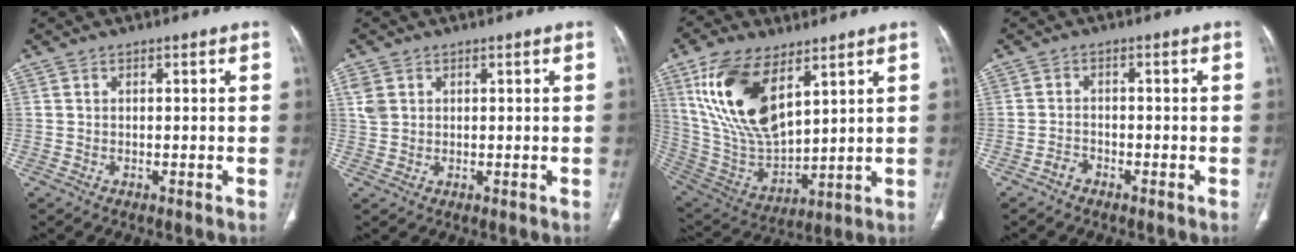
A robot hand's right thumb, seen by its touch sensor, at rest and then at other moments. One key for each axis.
{"total": 2.9, "fx": 1.0, "fy": 2.3, "fz": 1.4, "tx": -0.025, "ty": 0.002, "tz": 0.028}
{"total": 19.3, "fx": 9.0, "fy": 9.4, "fz": 14.3, "tx": -0.262, "ty": -0.035, "tz": 0.187}
{"total": 1.8, "fx": -1.4, "fy": 1.0, "fz": 0.4, "tx": -0.008, "ty": 0.009, "tz": -0.027}